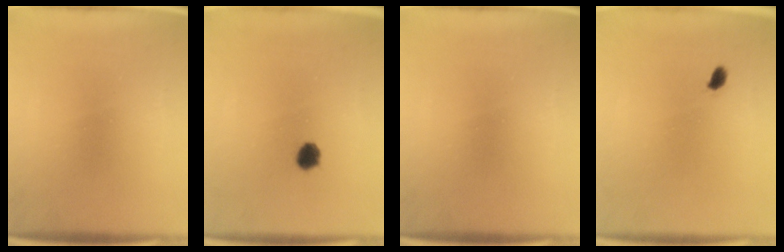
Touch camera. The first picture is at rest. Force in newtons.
{"total": 2.9}
{"total": 0.0}
{"total": 1.4}